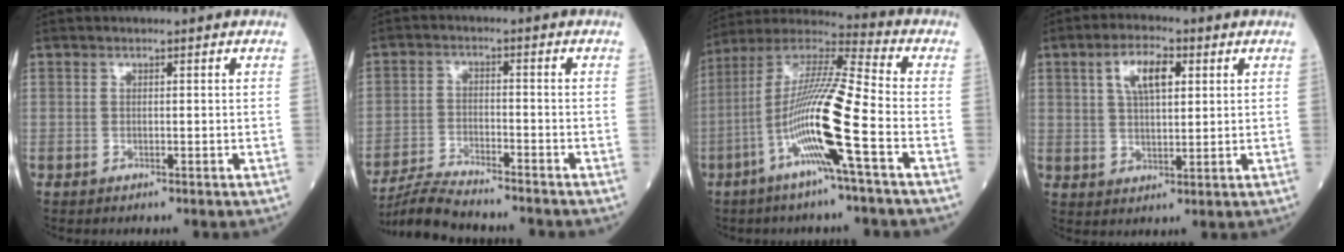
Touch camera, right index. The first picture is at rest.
{"total": 9.1, "force": [-8.6, 0.4, 3.0], "torque": [-0.052, -0.012, -0.148]}
{"total": 15.4, "force": [-5.4, -0.6, 14.4], "torque": [-0.282, -0.001, -0.112]}
{"total": 7.1, "force": [2.7, 2.7, 6.0], "torque": [-0.112, 0.013, 0.050]}